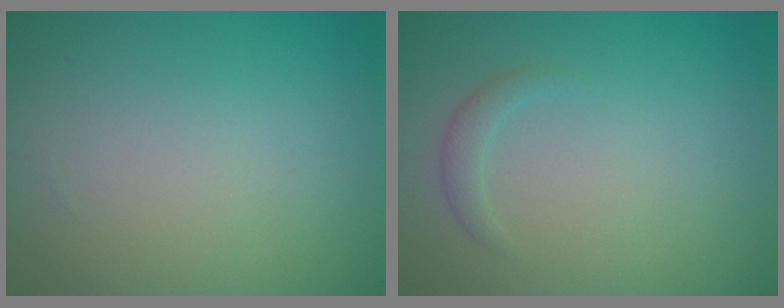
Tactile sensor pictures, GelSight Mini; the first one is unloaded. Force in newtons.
{"total": 1.2, "press": 1.2, "slide": 0.0}